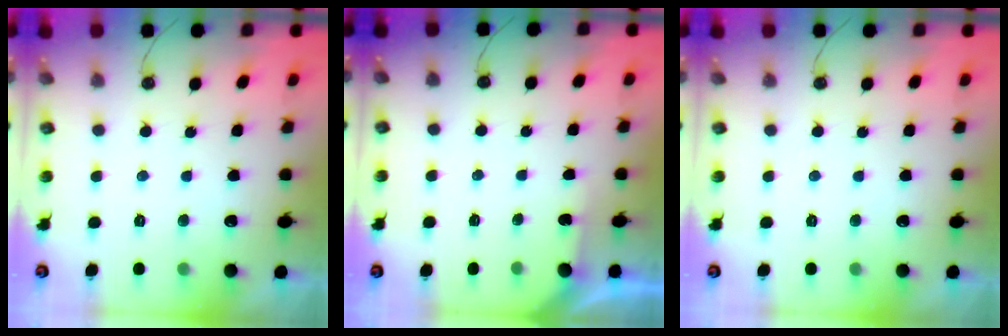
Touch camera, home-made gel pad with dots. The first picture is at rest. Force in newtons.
{"total": 1.5, "press": 1.5, "slide": 0.2}
{"total": 0.0}